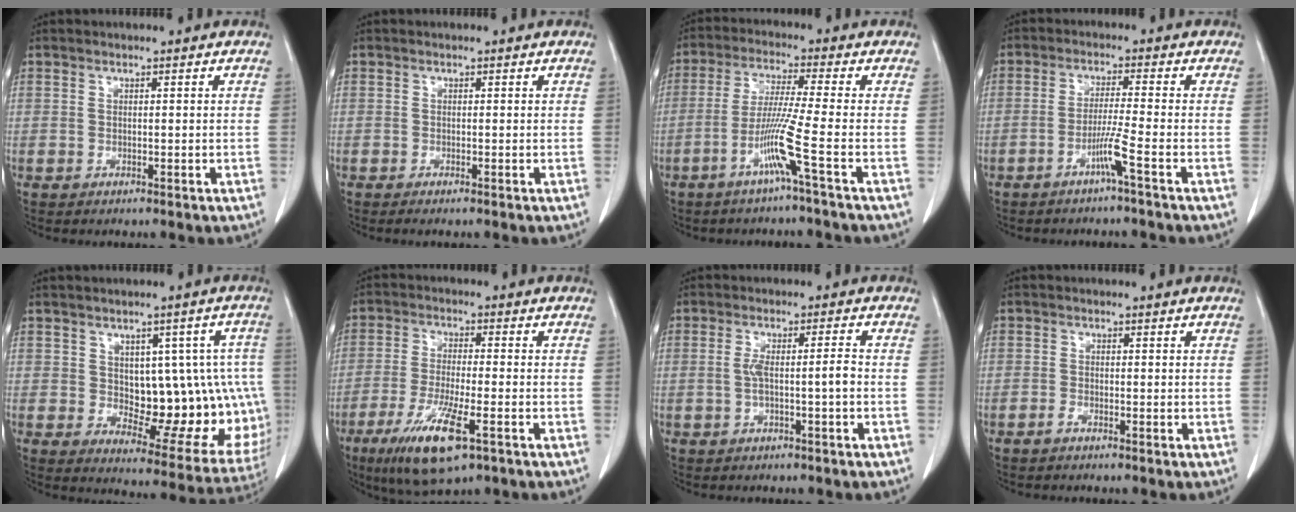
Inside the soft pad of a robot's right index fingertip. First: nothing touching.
{"total": 0.7, "force": [-0.5, -0.1, 0.4], "torque": [-0.010, -0.002, -0.010]}
{"total": 7.6, "force": [-3.3, -2.1, 6.6], "torque": [-0.127, -0.010, -0.071]}
{"total": 4.0, "force": [-2.1, -1.3, 3.2], "torque": [-0.063, 0.000, -0.043]}
{"total": 15.1, "force": [0.7, 7.6, 13.0], "torque": [-0.137, 0.017, 0.032]}
{"total": 10.9, "force": [-5.5, 1.8, 9.3], "torque": [-0.181, -0.028, -0.092]}
{"total": 3.5, "force": [-0.7, 0.0, 3.5], "torque": [-0.065, 0.015, -0.007]}
{"total": 0.6, "force": [-0.5, 0.1, 0.4], "torque": [-0.004, 0.002, -0.009]}